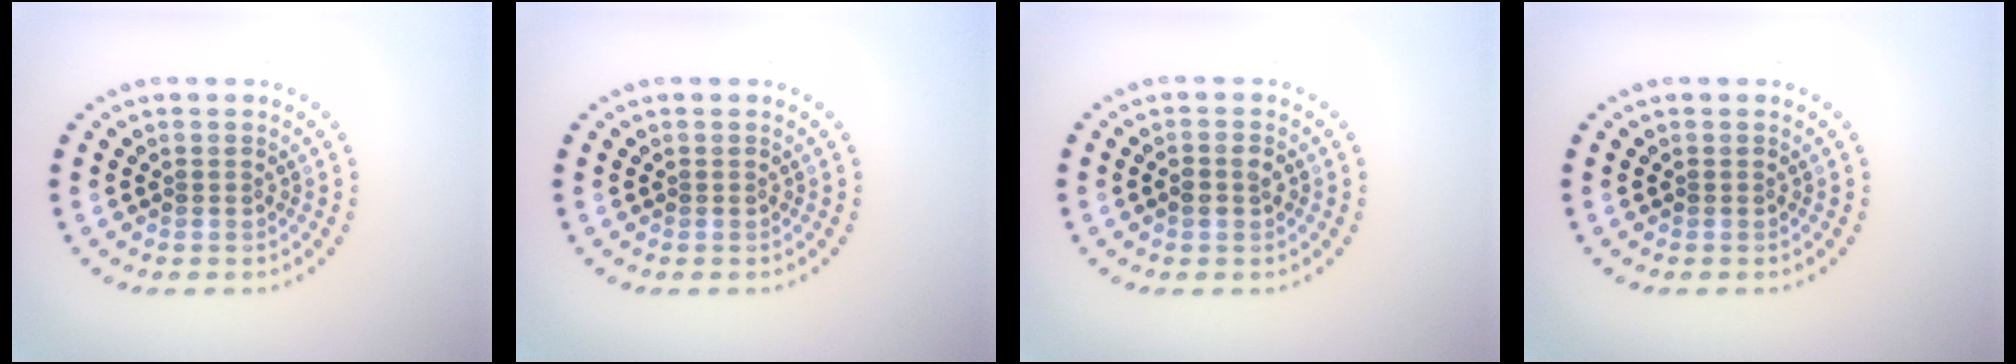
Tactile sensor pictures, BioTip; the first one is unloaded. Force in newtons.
{"total": 0.0}
{"total": 1.5, "press": 1.5, "slide": 0.4}
{"total": 0.0}